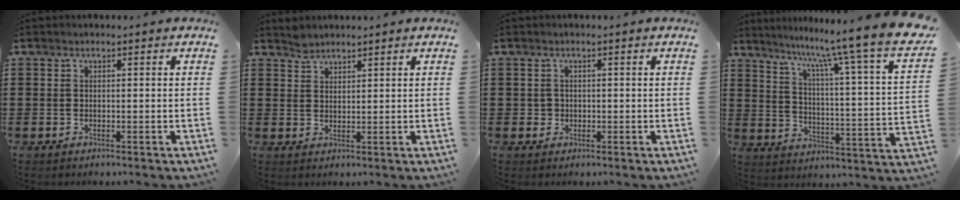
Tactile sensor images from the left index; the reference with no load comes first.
{"total": 1.9, "force": [1.8, 0.5, 0.2], "torque": [-0.008, -0.002, 0.035]}
{"total": 1.1, "force": [0.0, 1.0, 0.3], "torque": [-0.009, 0.005, -0.001]}
{"total": 9.7, "force": [7.8, -1.3, 5.7], "torque": [-0.120, -0.072, 0.113]}